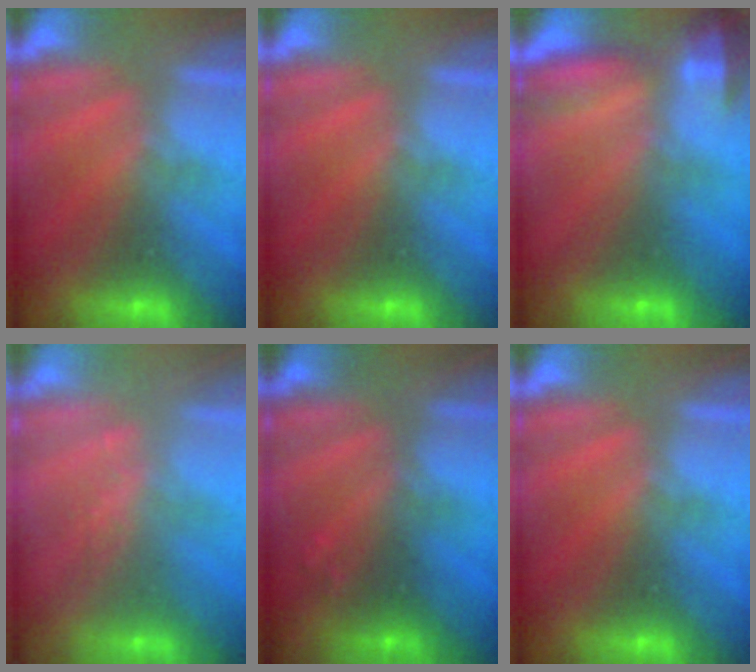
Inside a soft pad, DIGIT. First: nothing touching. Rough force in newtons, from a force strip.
{"total": 0.0}
{"total": 7.7}
{"total": 2.4}
{"total": 7.9}
{"total": 0.0}